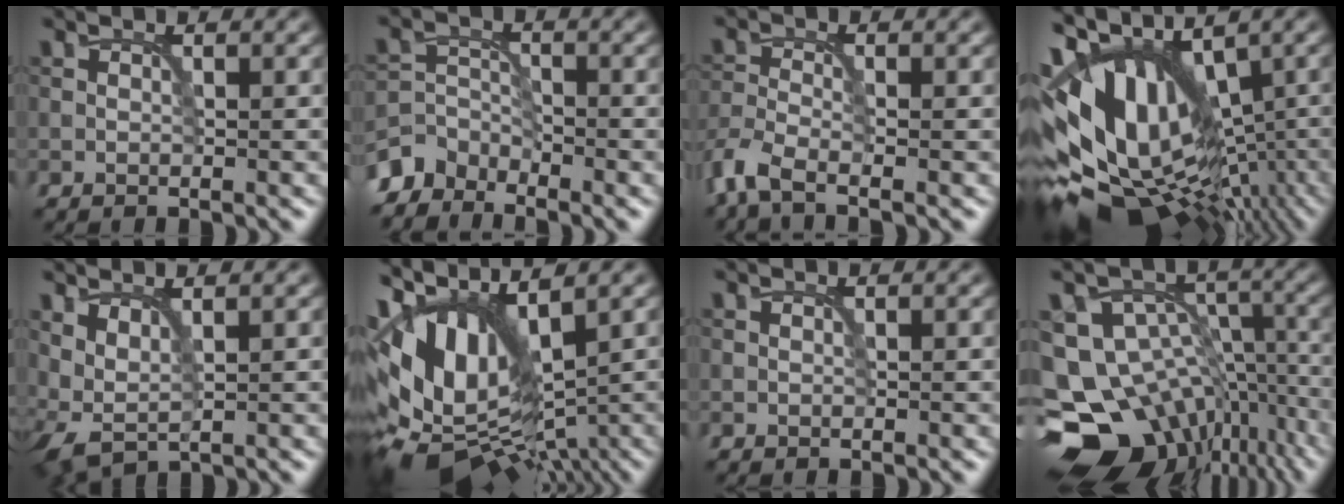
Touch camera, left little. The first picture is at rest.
{"total": 3.2, "force": [-3.0, 1.2, 0.1], "torque": [0.002, 0.001, -0.074]}
{"total": 3.7, "force": [-2.9, 1.0, 2.1], "torque": [-0.053, -0.011, -0.072]}
{"total": 15.6, "force": [-0.5, 9.3, 12.5], "torque": [-0.184, 0.012, 0.033]}
{"total": 2.4, "force": [1.3, 1.0, 1.8], "torque": [-0.049, -0.006, 0.030]}
{"total": 12.8, "force": [1.5, 6.7, 10.8], "torque": [-0.204, 0.008, 0.036]}
{"total": 0.6, "force": [0.1, -0.5, -0.3], "torque": [0.007, 0.002, 0.000]}
{"total": 16.2, "force": [-8.6, 11.5, 7.4], "torque": [-0.161, -0.020, -0.110]}